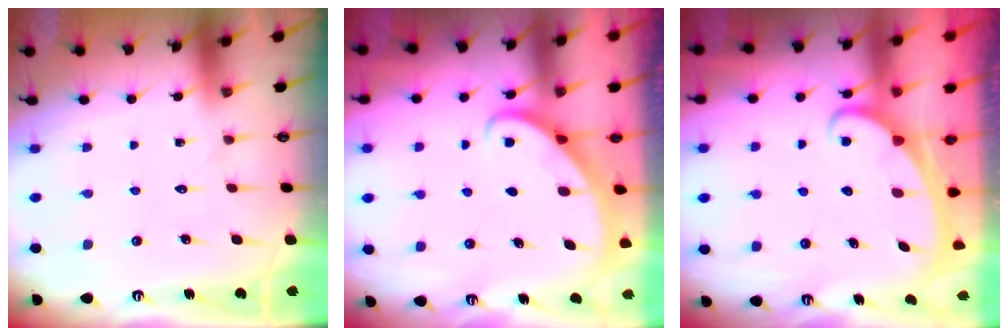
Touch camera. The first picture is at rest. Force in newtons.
{"total": 2.8, "press": 2.8, "slide": 0.2}
{"total": 2.4, "press": 2.4, "slide": 0.3}